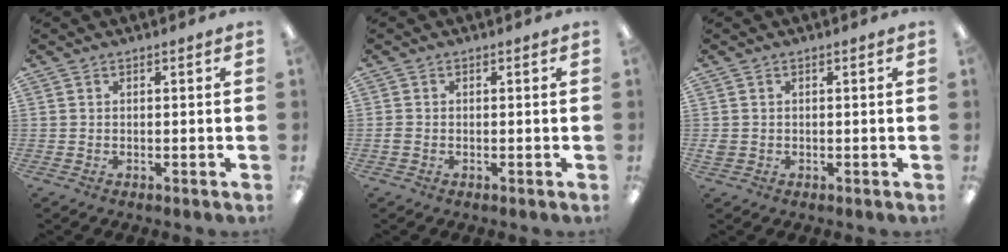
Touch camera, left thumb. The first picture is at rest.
{"total": 1.2, "force": [-0.4, 0.8, 0.8], "torque": [-0.014, 0.002, -0.008]}
{"total": 1.5, "force": [-0.1, 1.3, 0.6], "torque": [-0.012, 0.004, -0.002]}